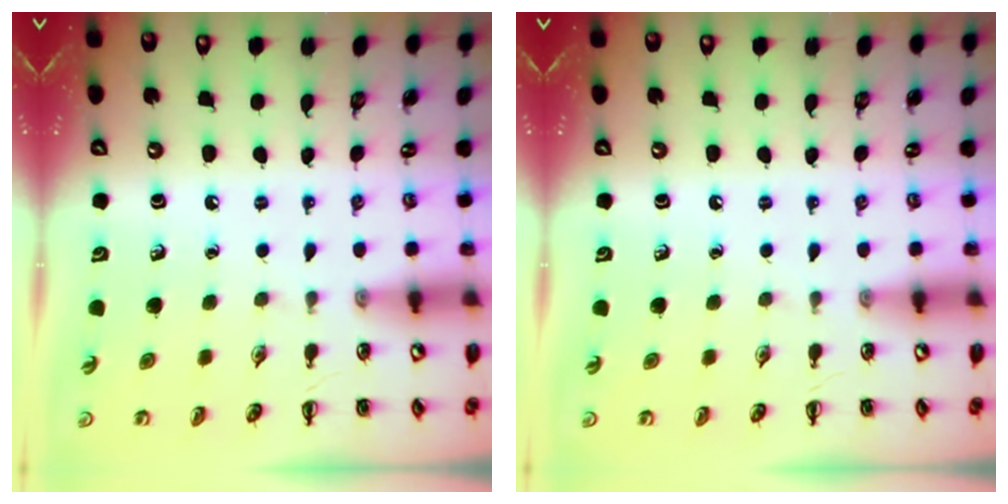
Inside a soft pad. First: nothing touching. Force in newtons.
{"total": 0.0}